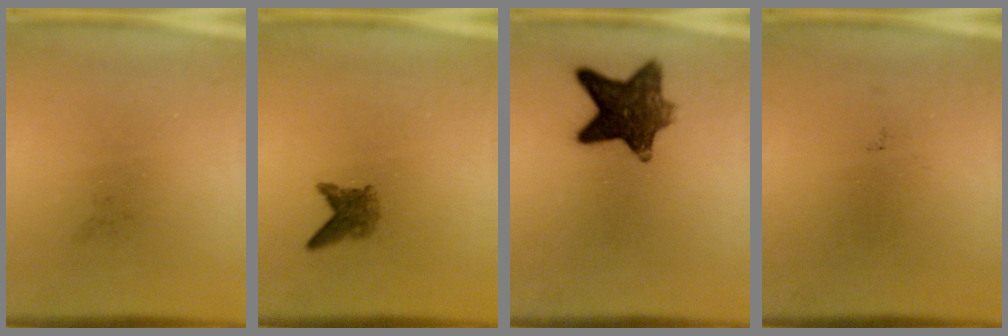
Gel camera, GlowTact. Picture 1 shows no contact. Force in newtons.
{"total": 2.3}
{"total": 10.4}
{"total": 0.0}